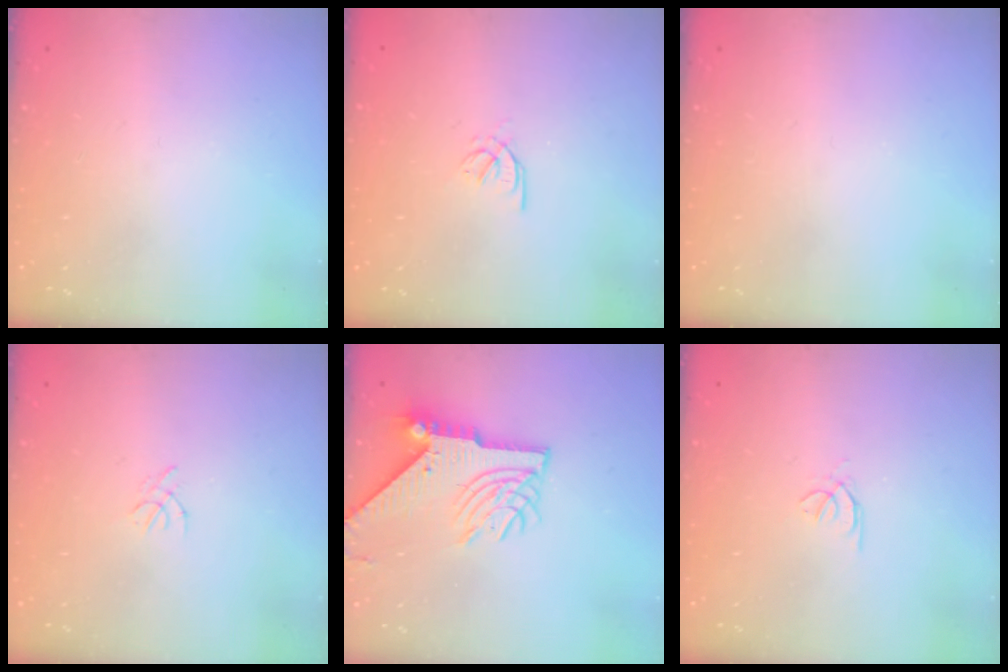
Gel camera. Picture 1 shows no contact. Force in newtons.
{"total": 2.6, "press": 2.5, "slide": 0.6}
{"total": 0.0}
{"total": 0.8, "press": 0.7, "slide": 0.3}
{"total": 11.2, "press": 11.1, "slide": 1.3}
{"total": 0.5, "press": 0.4, "slide": 0.3}